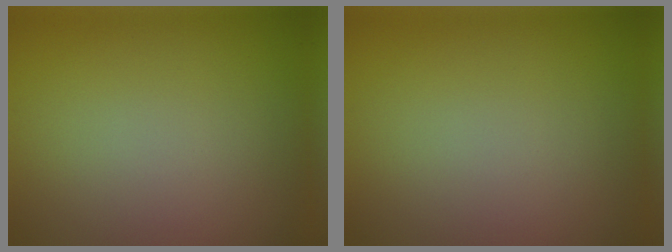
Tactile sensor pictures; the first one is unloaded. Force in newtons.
{"total": 0.0}